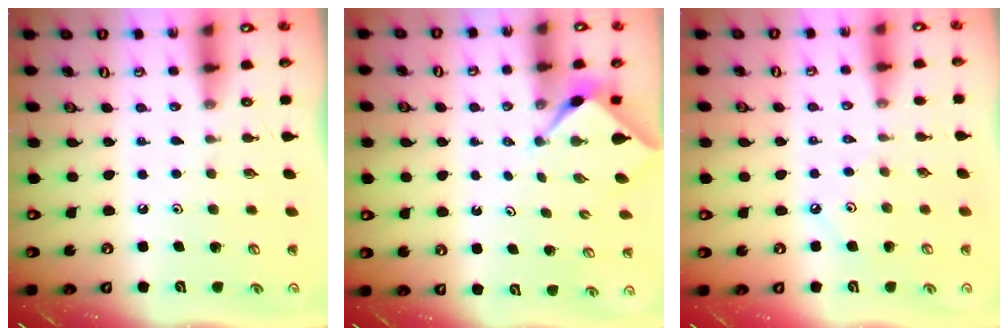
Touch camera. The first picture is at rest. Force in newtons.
{"total": 2.4, "press": 2.4, "slide": 0.3}
{"total": 2.7, "press": 2.7, "slide": 0.2}